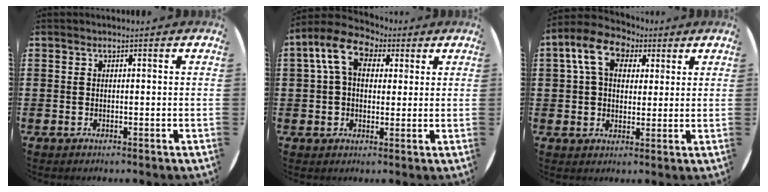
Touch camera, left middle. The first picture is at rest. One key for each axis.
{"total": 7.3, "fx": 3.8, "fy": 4.9, "fz": 3.8, "tx": -0.094, "ty": 0.012, "tz": 0.070}
{"total": 7.6, "fx": 3.9, "fy": 5.3, "fz": 3.8, "tx": -0.087, "ty": 0.015, "tz": 0.070}